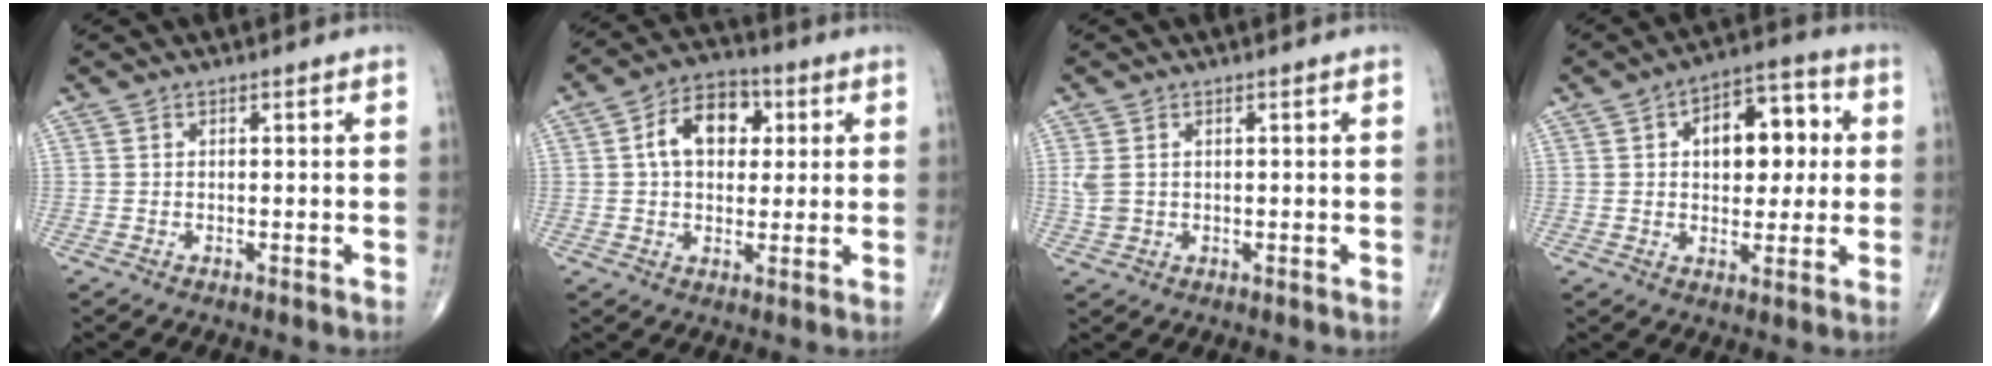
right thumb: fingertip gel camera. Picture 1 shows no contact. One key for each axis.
{"total": 10.4, "fx": 2.3, "fy": 7.1, "fz": 7.3, "tx": -0.093, "ty": 0.014, "tz": 0.030}
{"total": 2.8, "fx": 0.4, "fy": 2.0, "fz": 1.8, "tx": -0.045, "ty": 0.005, "tz": 0.013}
{"total": 12.2, "fx": 2.3, "fy": 7.2, "fz": 9.5, "tx": -0.092, "ty": 0.019, "tz": 0.030}